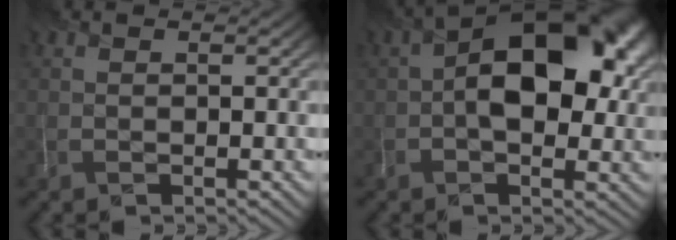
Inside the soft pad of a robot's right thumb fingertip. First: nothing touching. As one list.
[{"total": 14.6, "force": [1.4, 8.5, 11.7], "torque": [-0.152, 0.020, 0.010]}]